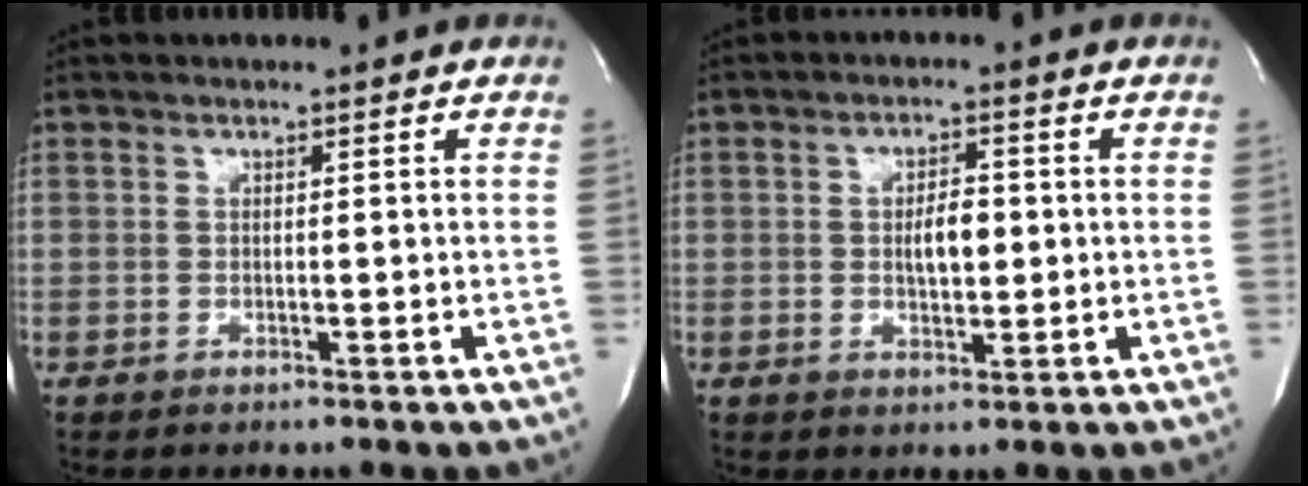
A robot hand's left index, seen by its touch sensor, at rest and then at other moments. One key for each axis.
{"total": 4.2, "fx": -0.3, "fy": 1.8, "fz": 3.8, "tx": -0.061, "ty": -0.009, "tz": -0.003}